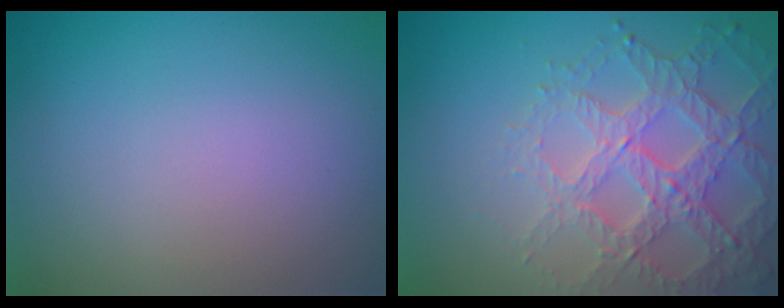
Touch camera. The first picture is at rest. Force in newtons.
{"total": 5.1, "press": 4.3, "slide": 2.7}